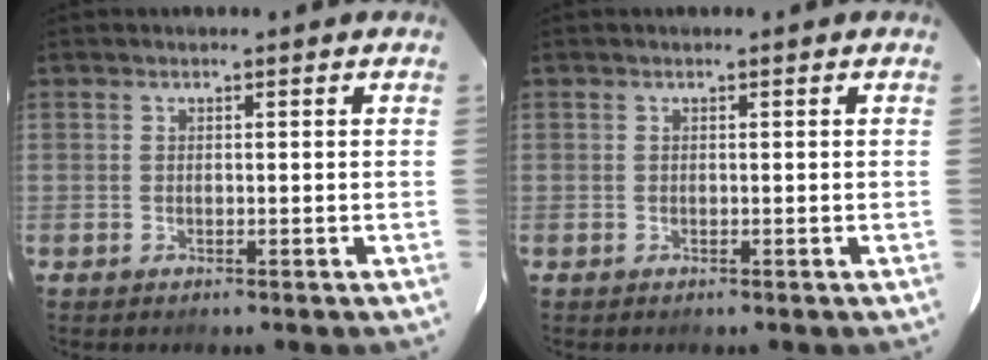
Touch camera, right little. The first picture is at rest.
{"total": 0.0}